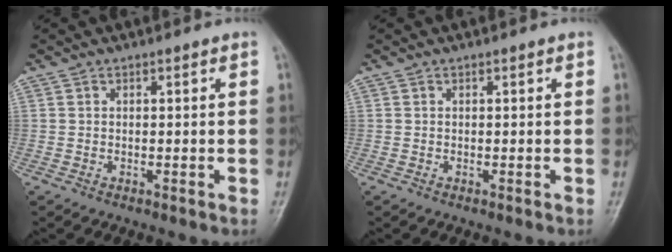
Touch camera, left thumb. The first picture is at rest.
{"total": 0.0}